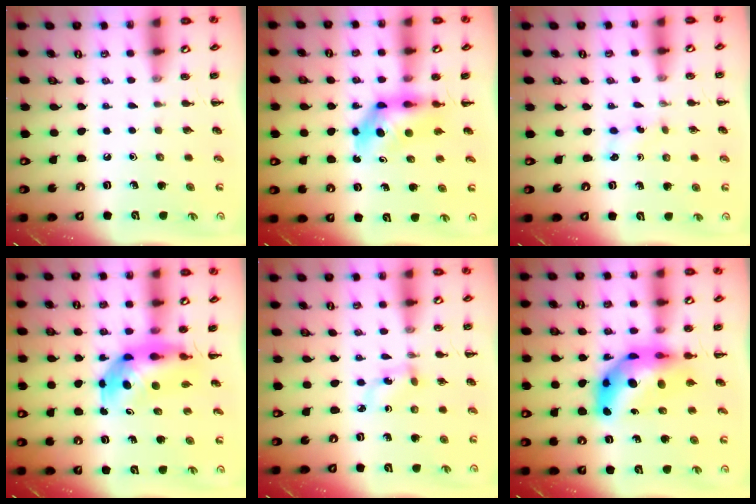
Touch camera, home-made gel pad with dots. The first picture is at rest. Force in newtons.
{"total": 5.5, "press": 5.4, "slide": 1.0}
{"total": 2.6, "press": 2.5, "slide": 0.8}
{"total": 7.0, "press": 6.7, "slide": 2.0}
{"total": 3.5, "press": 3.3, "slide": 1.0}
{"total": 11.8, "press": 11.2, "slide": 3.8}